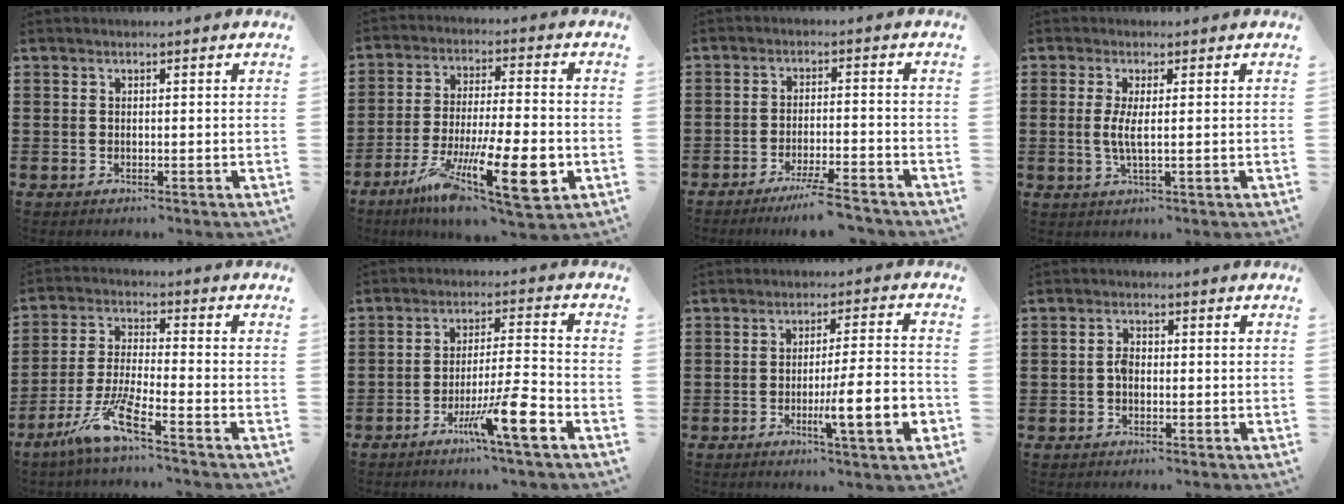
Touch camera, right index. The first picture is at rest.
{"total": 17.1, "force": [-7.5, 4.6, 14.6], "torque": [-0.265, 0.012, -0.113]}
{"total": 5.1, "force": [-4.4, -0.2, 2.7], "torque": [-0.050, -0.013, -0.081]}
{"total": 3.4, "force": [0.0, 0.2, 3.4], "torque": [-0.071, -0.010, -0.002]}
{"total": 8.2, "force": [-5.6, 0.2, 6.0], "torque": [-0.145, -0.023, -0.114]}
{"total": 9.8, "force": [-5.2, 0.4, 8.3], "torque": [-0.151, -0.007, -0.093]}
{"total": 9.9, "force": [-3.3, 1.1, 9.2], "torque": [-0.140, -0.007, -0.056]}
{"total": 2.0, "force": [-0.3, 1.1, 1.7], "torque": [-0.032, 0.002, -0.006]}